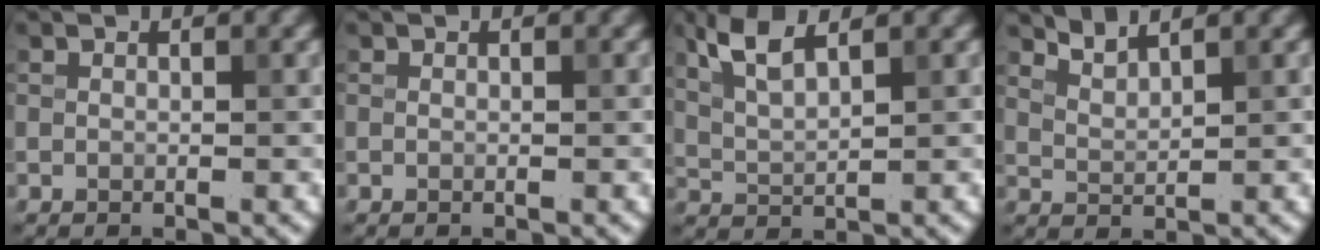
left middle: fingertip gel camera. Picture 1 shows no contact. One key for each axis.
{"total": 0.0}
{"total": 3.7, "fx": 2.3, "fy": 1.0, "fz": 2.7, "tx": -0.067, "ty": 0.006, "tz": 0.053}
{"total": 2.2, "fx": 2.1, "fy": 0.3, "fz": 0.7, "tx": -0.013, "ty": 0.002, "tz": 0.041}